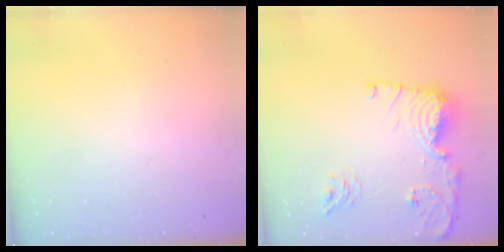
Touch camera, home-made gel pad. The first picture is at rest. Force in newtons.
{"total": 14.6, "press": 14.6, "slide": 1.0}